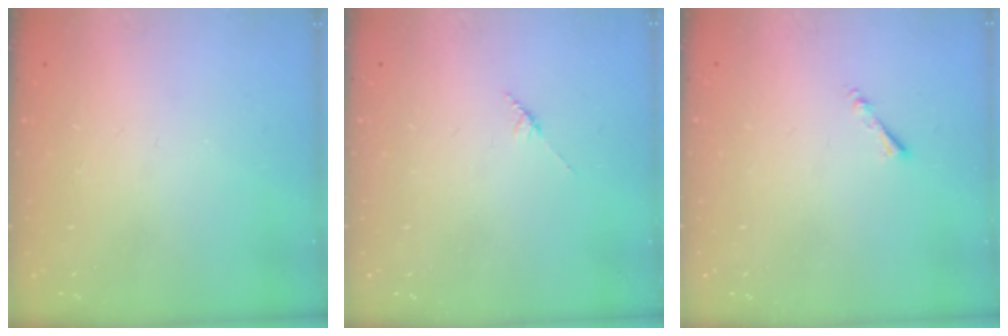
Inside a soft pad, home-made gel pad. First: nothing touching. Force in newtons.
{"total": 2.8, "press": 2.8, "slide": 0.4}
{"total": 1.3, "press": 1.2, "slide": 0.3}